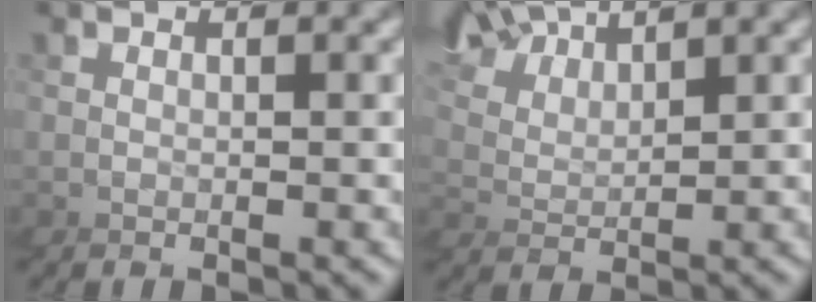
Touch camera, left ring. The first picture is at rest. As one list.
[{"total": 3.7, "force": [3.3, 1.6, 0.2], "torque": [-0.063, 0.023, 0.040]}]